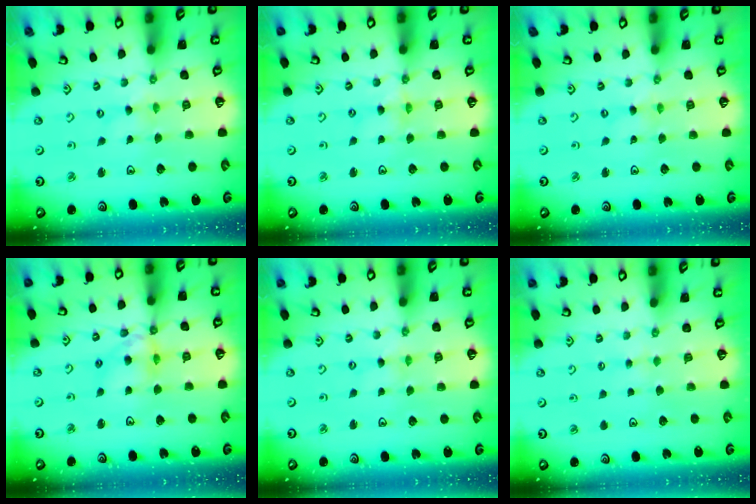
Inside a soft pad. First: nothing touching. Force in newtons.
{"total": 1.7, "press": 1.7, "slide": 0.2}
{"total": 0.0}
{"total": 12.4, "press": 12.4, "slide": 1.1}
{"total": 0.9, "press": 0.9, "slide": 0.1}
{"total": 2.7, "press": 2.7, "slide": 0.4}